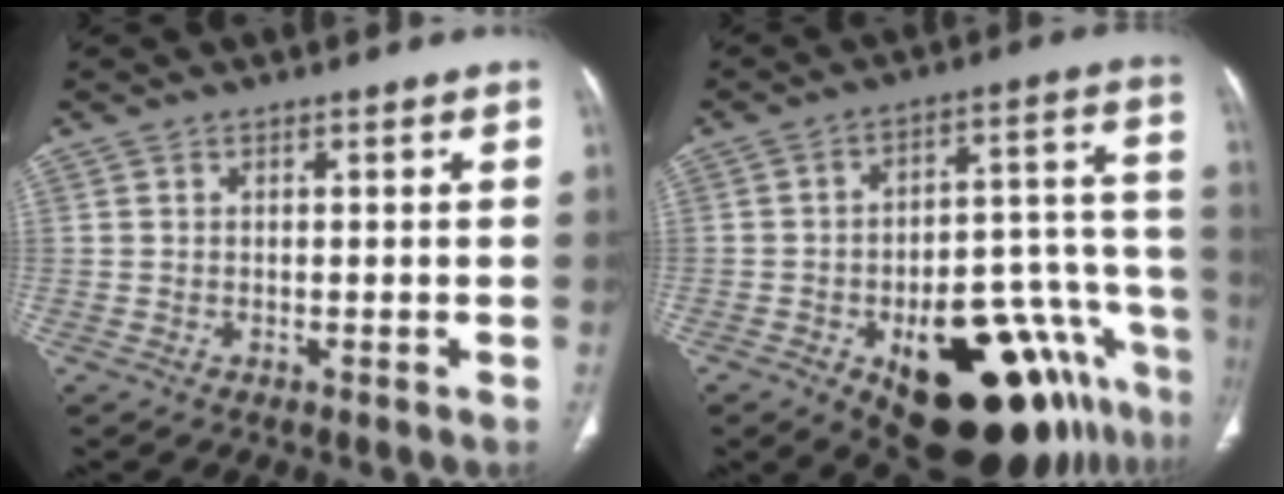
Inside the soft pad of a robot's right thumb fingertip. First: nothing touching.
{"total": 26.5, "force": [-14.6, 10.1, 19.7], "torque": [-0.179, 0.086, -0.201]}